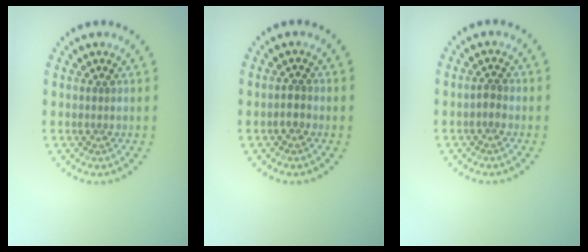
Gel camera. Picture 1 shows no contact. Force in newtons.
{"total": 1.1, "press": 1.0, "slide": 0.5}
{"total": 0.9, "press": 0.9, "slide": 0.2}